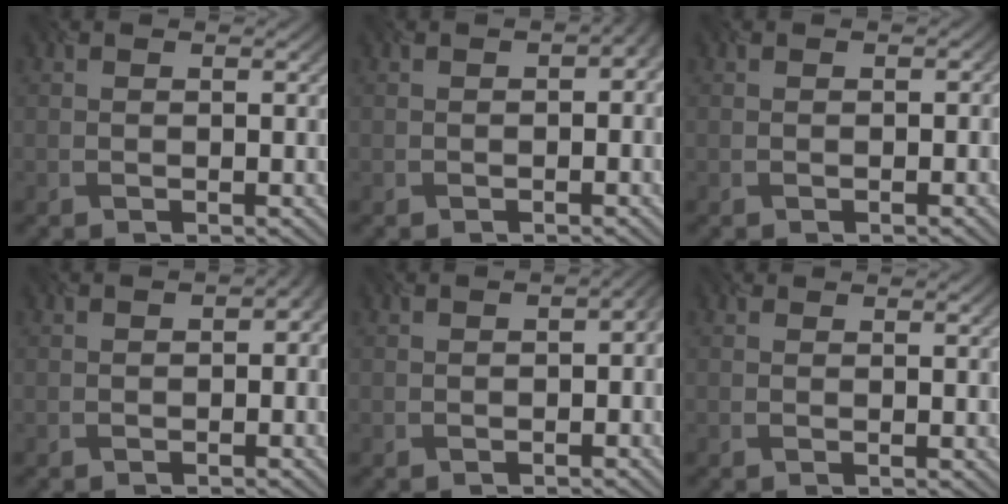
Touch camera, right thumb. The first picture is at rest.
{"total": 3.4, "force": [-0.4, 1.8, 2.8], "torque": [-0.023, 0.008, 0.003]}
{"total": 0.6, "force": [-0.6, 0.2, -0.1], "torque": [0.005, 0.000, -0.001]}
{"total": 2.6, "force": [-0.6, 1.5, 2.1], "torque": [-0.019, 0.004, 0.004]}
{"total": 3.1, "force": [-0.9, 1.7, 2.4], "torque": [-0.016, 0.003, 0.004]}
{"total": 0.8, "force": [0.5, 0.1, 0.7], "torque": [-0.009, 0.008, 0.010]}